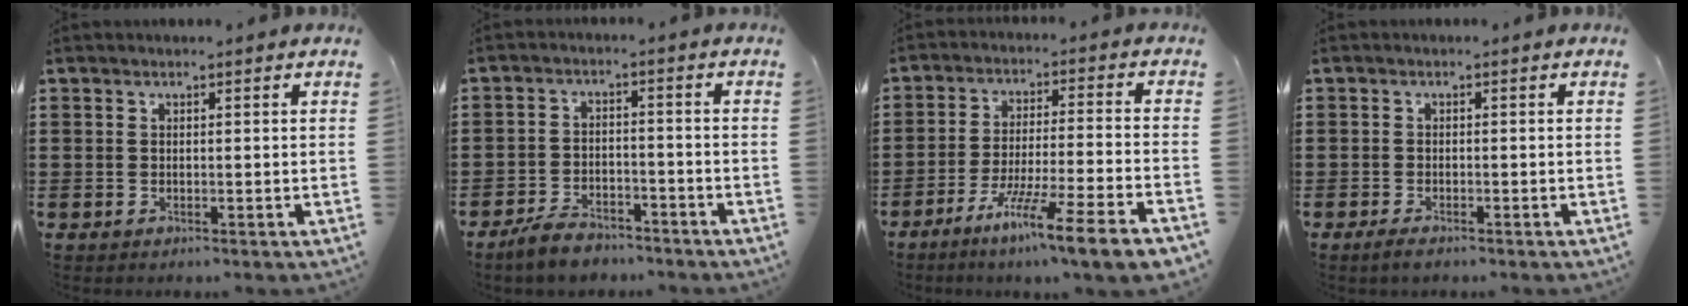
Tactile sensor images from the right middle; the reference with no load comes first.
{"total": 4.5, "force": [-4.2, 1.2, 1.3], "torque": [-0.037, 0.006, -0.087]}
{"total": 10.3, "force": [-7.6, -0.2, 6.9], "torque": [-0.123, -0.005, -0.145]}
{"total": 1.2, "force": [-0.9, 0.4, 0.7], "torque": [-0.016, -0.003, -0.018]}